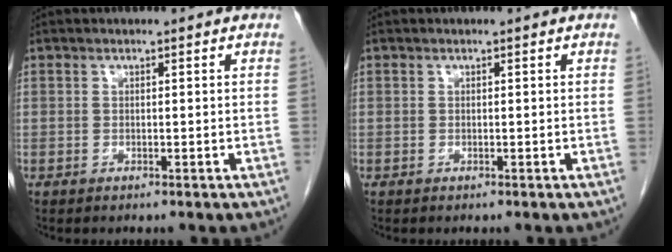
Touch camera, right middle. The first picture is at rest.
{"total": 0.0}